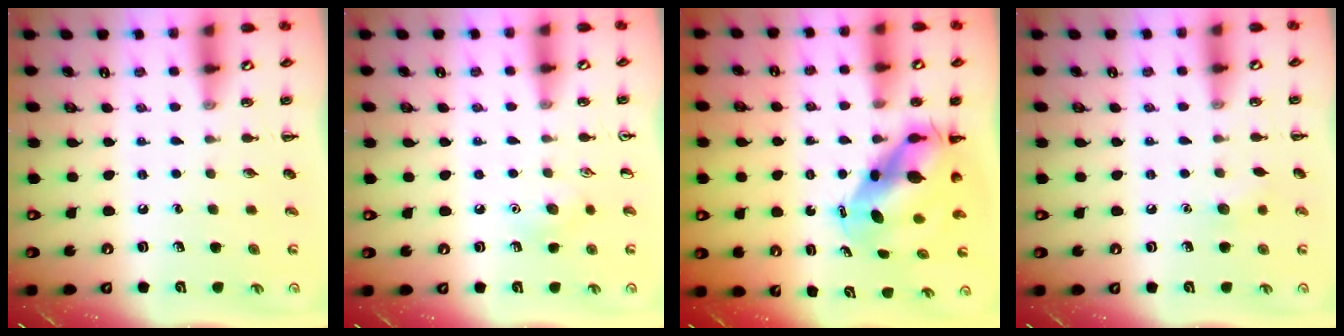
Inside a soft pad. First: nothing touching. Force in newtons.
{"total": 6.8, "press": 6.6, "slide": 1.6}
{"total": 8.2, "press": 8.0, "slide": 1.9}
{"total": 4.9, "press": 4.7, "slide": 1.4}